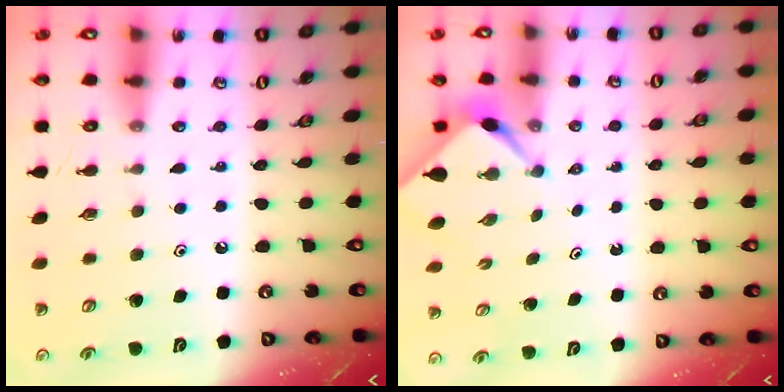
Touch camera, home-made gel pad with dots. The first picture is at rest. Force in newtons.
{"total": 2.3, "press": 2.3, "slide": 0.1}